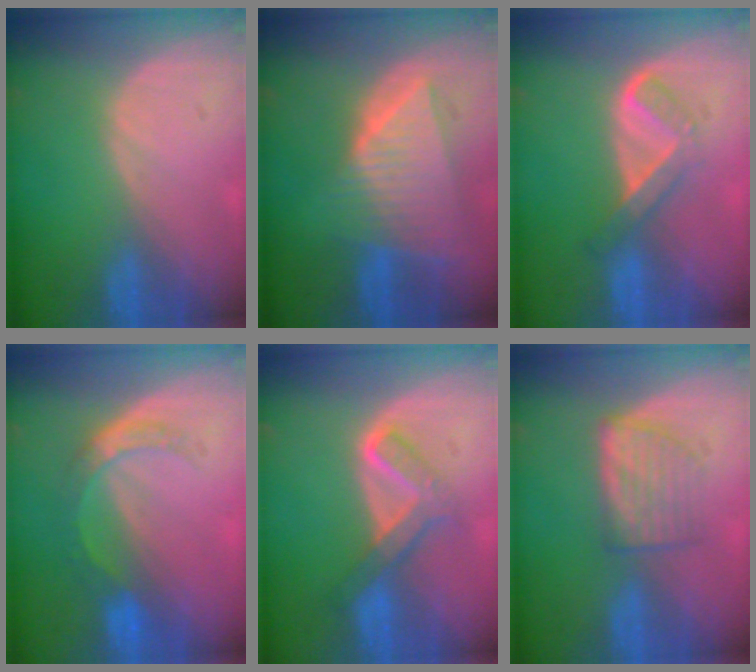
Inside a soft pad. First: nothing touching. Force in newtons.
{"total": 9.1, "press": 8.2, "slide": 4.1}
{"total": 5.4, "press": 4.5, "slide": 3.1}
{"total": 5.4, "press": 4.8, "slide": 2.5}
{"total": 5.4, "press": 5.4, "slide": 0.7}
{"total": 5.2, "press": 5.0, "slide": 1.4}